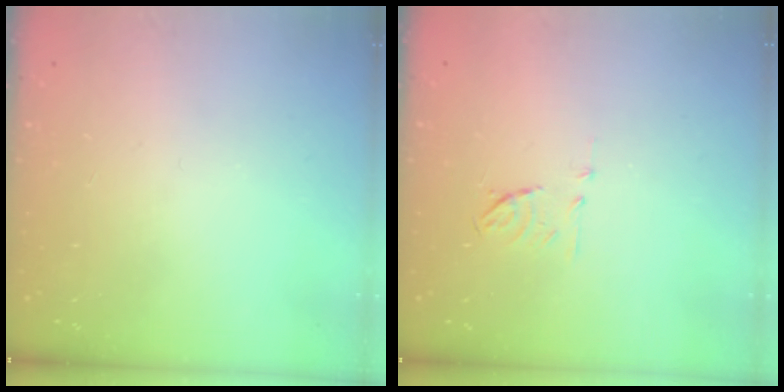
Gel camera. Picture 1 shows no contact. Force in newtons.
{"total": 5.8, "press": 5.7, "slide": 1.1}